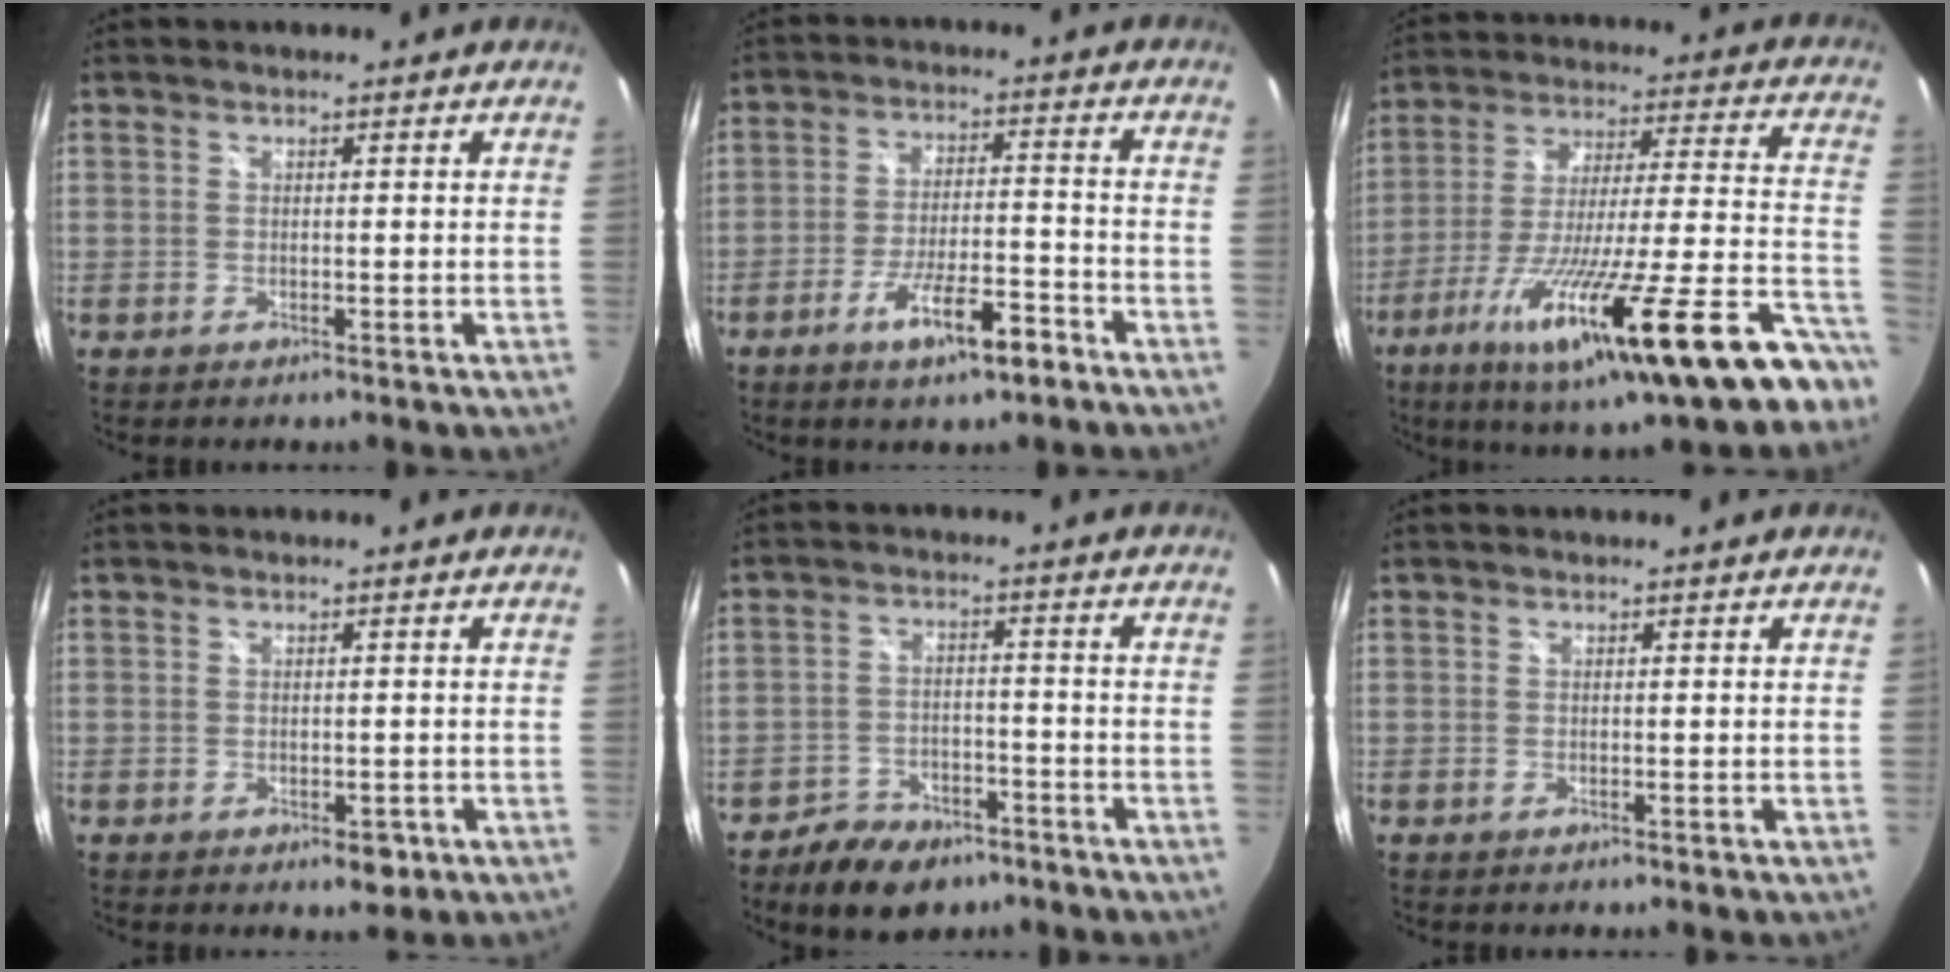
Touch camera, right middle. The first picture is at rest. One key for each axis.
{"total": 9.4, "fx": -5.9, "fy": 2.1, "fz": 7.1, "tx": -0.134, "ty": -0.007, "tz": -0.093}
{"total": 30.8, "fx": -20.2, "fy": 4.5, "fz": 22.8, "tx": -0.364, "ty": -0.068, "tz": -0.308}
{"total": 2.9, "fx": -1.4, "fy": 1.7, "fz": 2.0, "tx": -0.030, "ty": -0.008, "tz": -0.017}
{"total": 9.2, "fx": -6.6, "fy": 5.2, "fz": 3.8, "tx": -0.096, "ty": 0.008, "tz": -0.099}
{"total": 0.0}